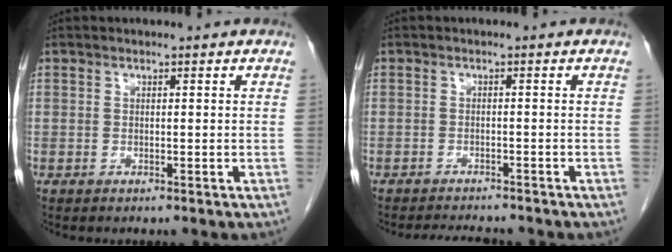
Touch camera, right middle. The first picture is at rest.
{"total": 5.0, "force": [-4.8, 0.7, 1.3], "torque": [-0.017, -0.007, -0.071]}